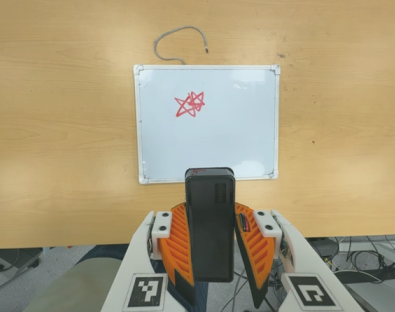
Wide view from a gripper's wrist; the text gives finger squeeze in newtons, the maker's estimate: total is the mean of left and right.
{"total": 9.1, "left": 7.3, "right": 10.9}